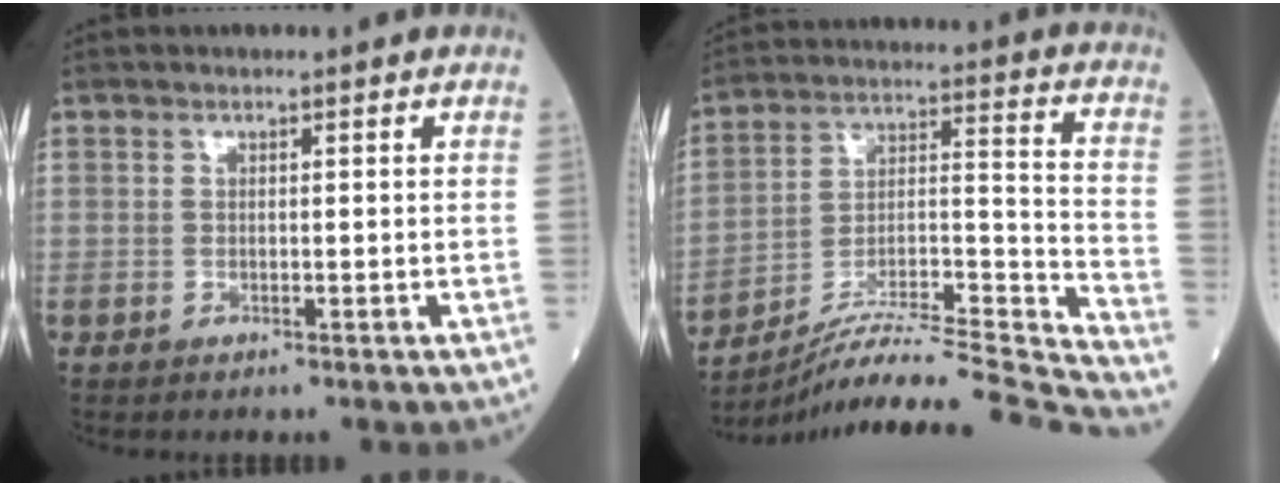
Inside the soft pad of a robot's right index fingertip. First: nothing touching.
{"total": 25.2, "force": [-23.9, -2.4, 7.7], "torque": [-0.102, -0.007, -0.367]}